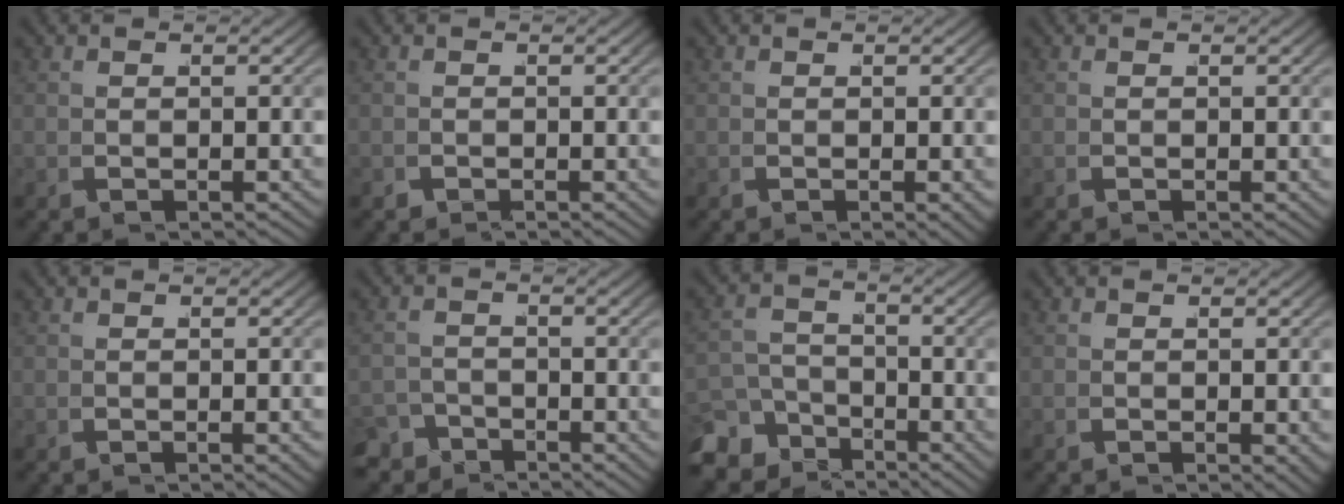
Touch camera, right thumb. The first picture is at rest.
{"total": 0.6, "force": [-0.6, 0.3, 0.0], "torque": [0.004, -0.004, -0.010]}
{"total": 0.9, "force": [-0.3, 0.3, 0.8], "torque": [-0.011, -0.004, -0.002]}
{"total": 0.0}
{"total": 0.6, "force": [-0.4, 0.1, 0.5], "torque": [-0.006, -0.001, -0.004]}
{"total": 3.4, "force": [-3.0, 1.6, 0.0], "torque": [0.016, -0.012, -0.054]}
{"total": 6.7, "force": [-4.0, 4.6, 2.6], "torque": [-0.022, -0.027, -0.066]}
{"total": 0.9, "force": [-0.1, 0.4, 0.8], "torque": [-0.010, -0.006, 0.001]}